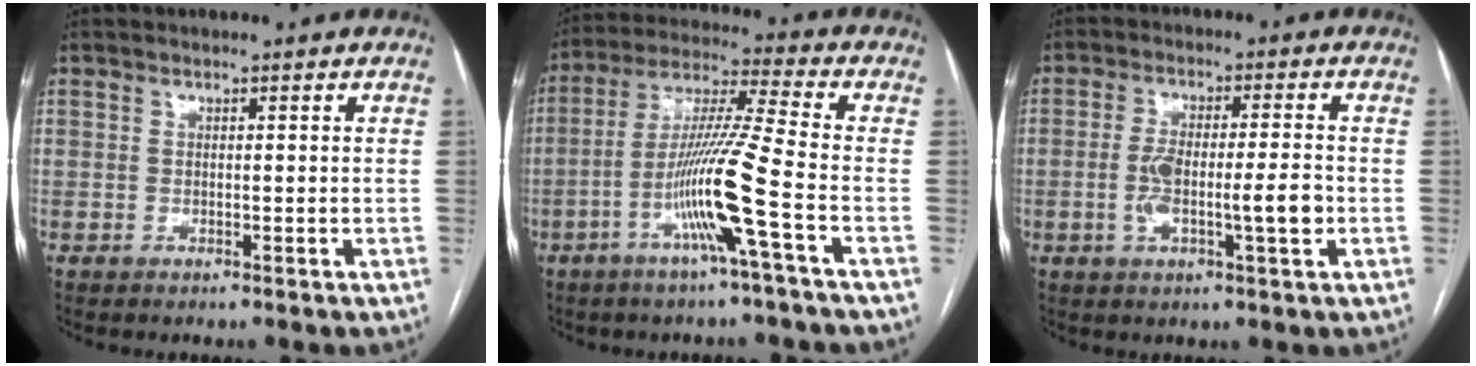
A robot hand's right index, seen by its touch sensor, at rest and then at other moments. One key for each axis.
{"total": 12.7, "fx": -4.6, "fy": -1.6, "fz": 11.8, "tx": -0.228, "ty": -0.002, "tz": -0.094}
{"total": 8.1, "fx": -1.6, "fy": 1.3, "fz": 7.8, "tx": -0.141, "ty": 0.007, "tz": -0.027}